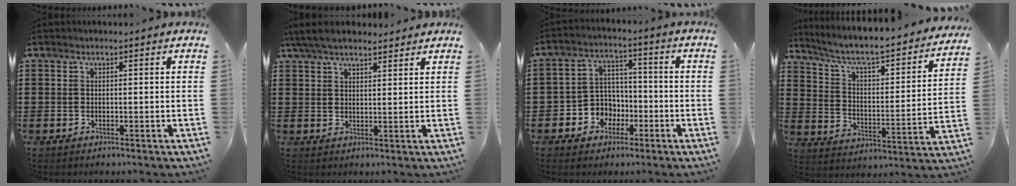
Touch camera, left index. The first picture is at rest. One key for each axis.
{"total": 5.2, "fx": 4.4, "fy": 1.2, "fz": 2.5, "tx": -0.060, "ty": -0.001, "tz": 0.083}
{"total": 5.8, "fx": -2.3, "fy": 5.2, "fz": 1.3, "tx": -0.052, "ty": 0.010, "tz": -0.048}
{"total": 5.0, "fx": 3.9, "fy": 0.7, "fz": 3.0, "tx": -0.079, "ty": -0.040, "tz": 0.056}